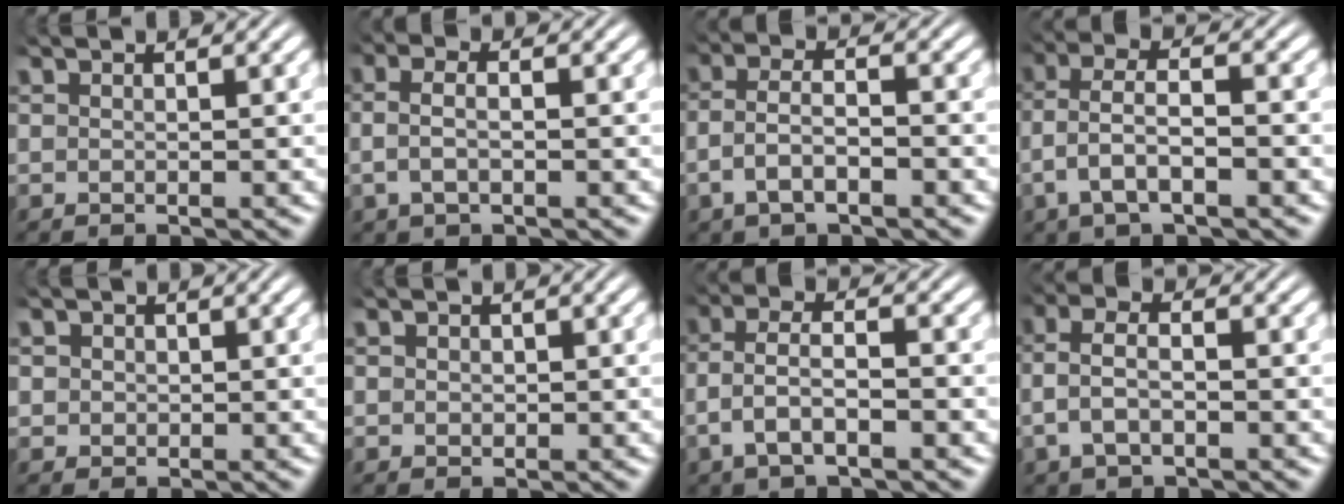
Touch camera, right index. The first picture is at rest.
{"total": 3.1, "force": [-0.4, 1.7, 2.6], "torque": [-0.060, -0.004, -0.004]}
{"total": 4.1, "force": [-1.6, 2.4, 2.9], "torque": [-0.060, -0.009, -0.027]}
{"total": 4.2, "force": [-0.6, 2.4, 3.4], "torque": [-0.081, -0.012, -0.006]}
{"total": 2.1, "force": [0.4, 1.9, 0.6], "torque": [-0.021, -0.006, 0.009]}
{"total": 0.6, "force": [0.0, 0.5, 0.3], "torque": [-0.009, -0.008, 0.007]}
{"total": 4.2, "force": [-1.2, 2.4, 3.3], "torque": [-0.070, -0.010, -0.018]}
{"total": 4.3, "force": [-0.5, 2.8, 3.2], "torque": [-0.079, -0.009, -0.006]}